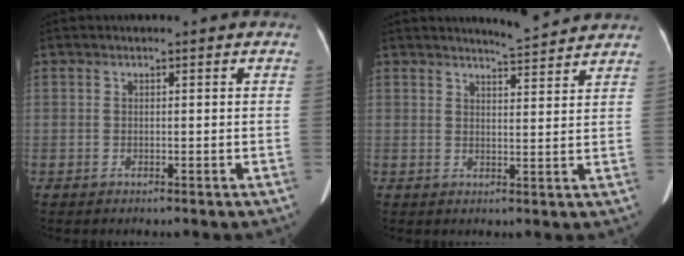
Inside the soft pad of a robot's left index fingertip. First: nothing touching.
{"total": 4.8, "force": [4.8, -0.3, 0.7], "torque": [-0.024, -0.003, 0.064]}